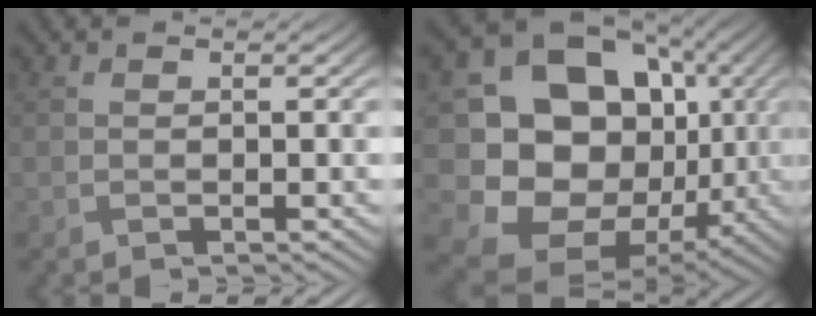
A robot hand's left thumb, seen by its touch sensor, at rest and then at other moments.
{"total": 17.6, "force": [-0.7, 14.5, 9.9], "torque": [-0.207, -0.047, 0.006]}